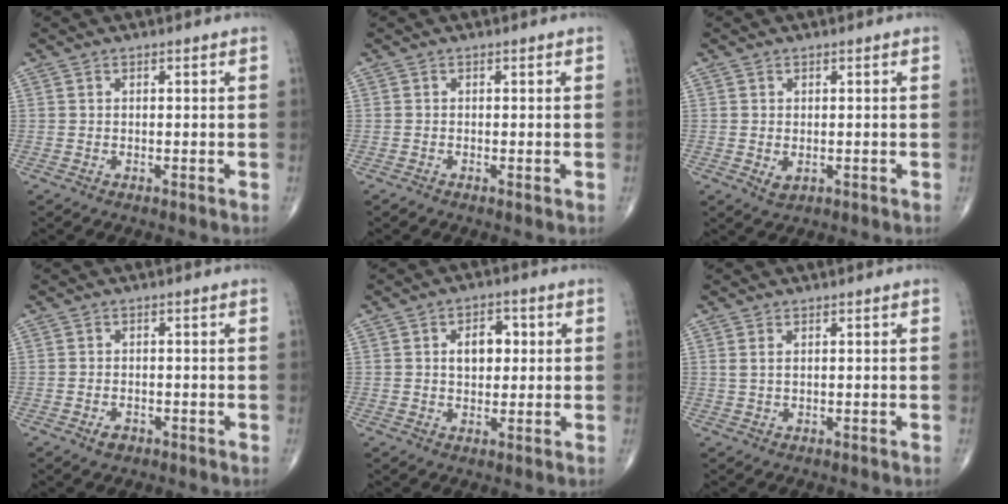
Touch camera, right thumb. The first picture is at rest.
{"total": 0.6, "force": [-0.3, 0.2, 0.5], "torque": [-0.009, -0.002, -0.008]}
{"total": 1.8, "force": [-0.2, 1.2, 1.3], "torque": [-0.019, -0.004, 0.002]}
{"total": 2.0, "force": [-1.1, 1.3, 1.1], "torque": [-0.016, 0.003, -0.016]}
{"total": 6.1, "force": [1.1, 4.0, 4.5], "torque": [-0.049, 0.006, 0.013]}
{"total": 1.4, "force": [0.6, 0.6, 1.2], "torque": [-0.030, 0.005, 0.017]}